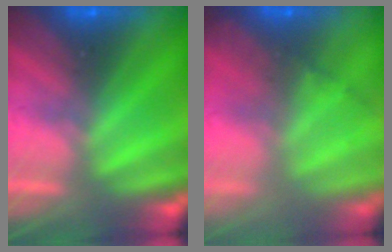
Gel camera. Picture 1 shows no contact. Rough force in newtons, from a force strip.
{"total": 7.4}